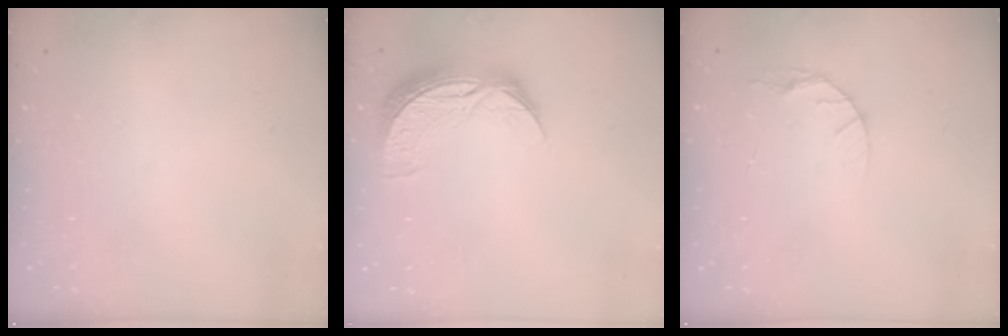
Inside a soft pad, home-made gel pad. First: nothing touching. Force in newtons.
{"total": 10.1, "press": 10.1, "slide": 0.8}
{"total": 4.9, "press": 4.9, "slide": 0.6}